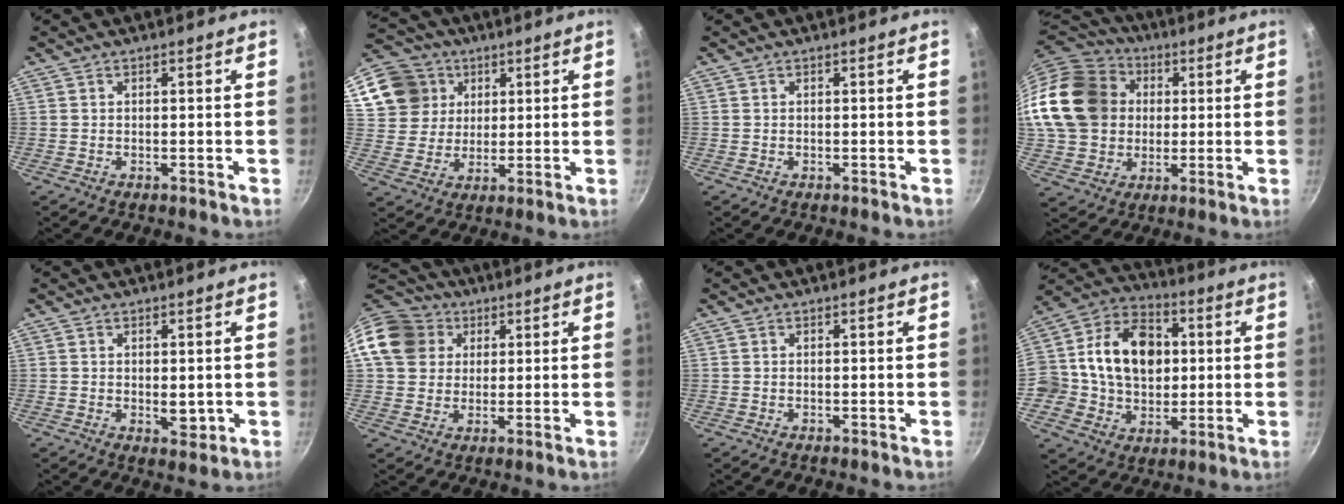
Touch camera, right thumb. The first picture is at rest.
{"total": 14.1, "force": [5.8, 12.0, 4.5], "torque": [-0.073, 0.006, 0.110]}
{"total": 0.0}
{"total": 22.5, "force": [3.2, 18.8, 11.8], "torque": [-0.213, 0.033, 0.066]}
{"total": 3.1, "force": [0.1, 1.8, 2.6], "torque": [-0.035, -0.011, 0.004]}
{"total": 13.3, "force": [4.2, 11.2, 5.9], "torque": [-0.096, 0.019, 0.067]}
{"total": 0.0}
{"total": 19.5, "force": [2.1, 15.2, 11.9], "torque": [-0.175, 0.023, 0.026]}